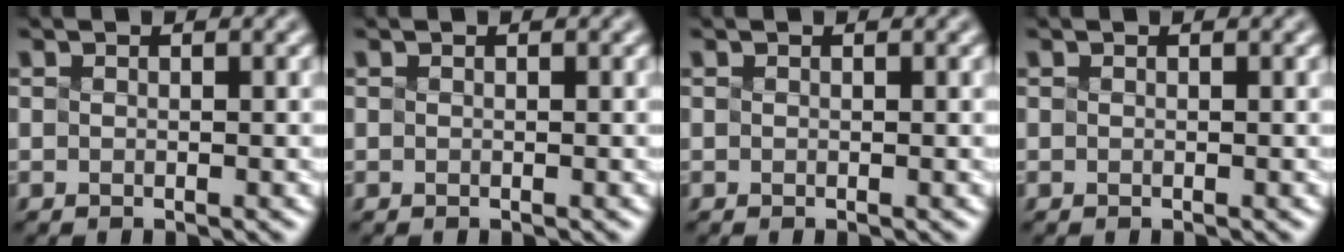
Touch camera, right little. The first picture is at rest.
{"total": 0.0}
{"total": 0.0}
{"total": 0.0}